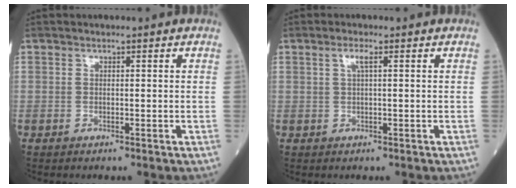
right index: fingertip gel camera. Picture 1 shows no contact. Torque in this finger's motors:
{"motor_torque": [0.13, 0.04, 0.08, 0.03]}